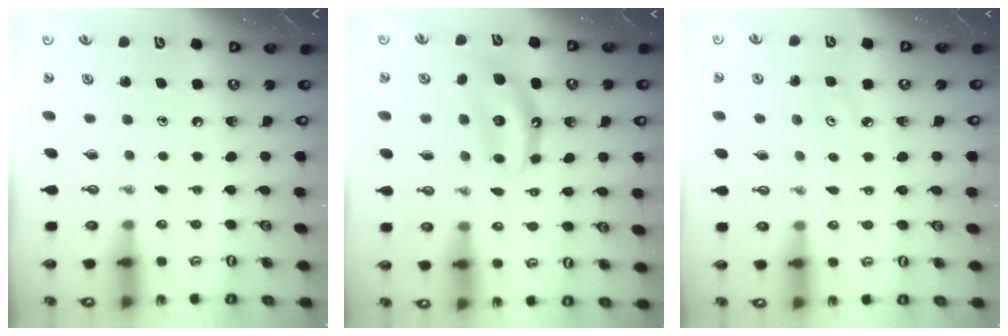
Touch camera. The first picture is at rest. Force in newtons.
{"total": 7.9, "press": 7.9, "slide": 0.4}
{"total": 4.7, "press": 4.7, "slide": 0.6}